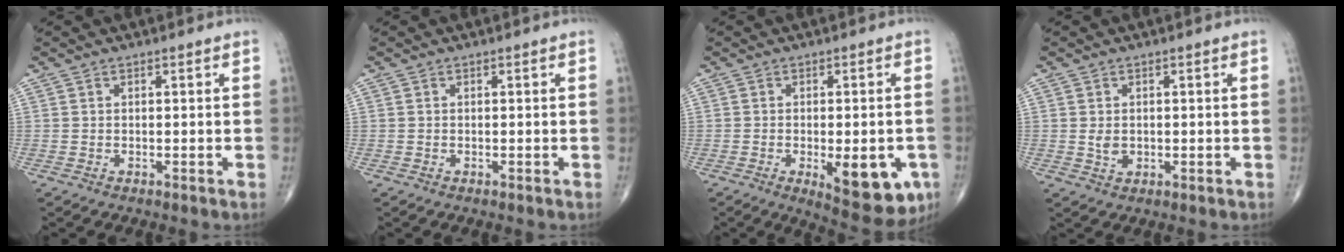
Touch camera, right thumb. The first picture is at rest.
{"total": 0.0}
{"total": 12.4, "force": [-4.1, 4.9, 10.6], "torque": [-0.117, -0.007, -0.042]}
{"total": 2.1, "force": [0.0, 1.5, 1.5], "torque": [-0.024, -0.005, 0.003]}